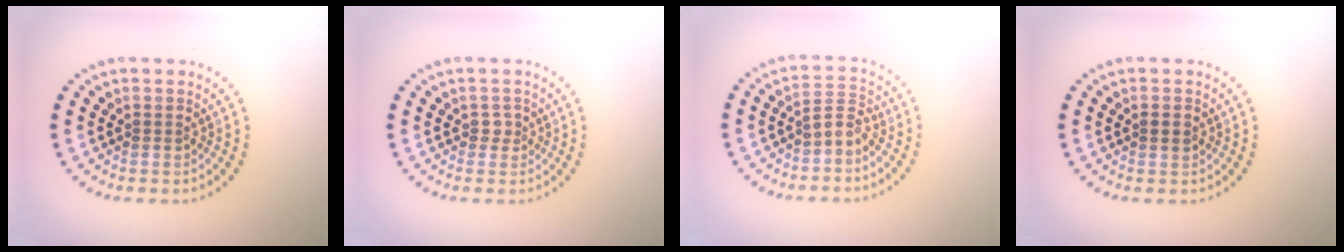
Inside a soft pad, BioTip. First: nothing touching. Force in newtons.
{"total": 0.9, "press": 0.6, "slide": 0.7}
{"total": 1.7, "press": 1.3, "slide": 1.2}
{"total": 1.0, "press": 0.9, "slide": 0.3}